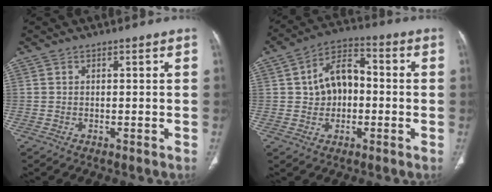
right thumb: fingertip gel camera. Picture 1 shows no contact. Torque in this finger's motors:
{"motor_torque": [-0.17, 0.43, -0.35, 0.07, 0.18]}